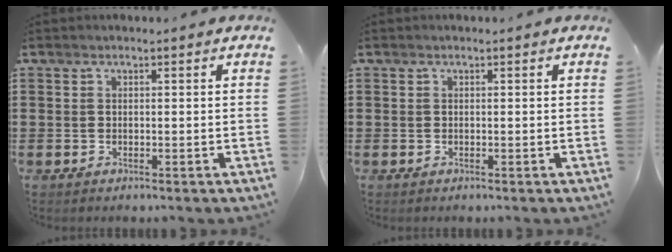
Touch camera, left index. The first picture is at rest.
{"total": 0.0}